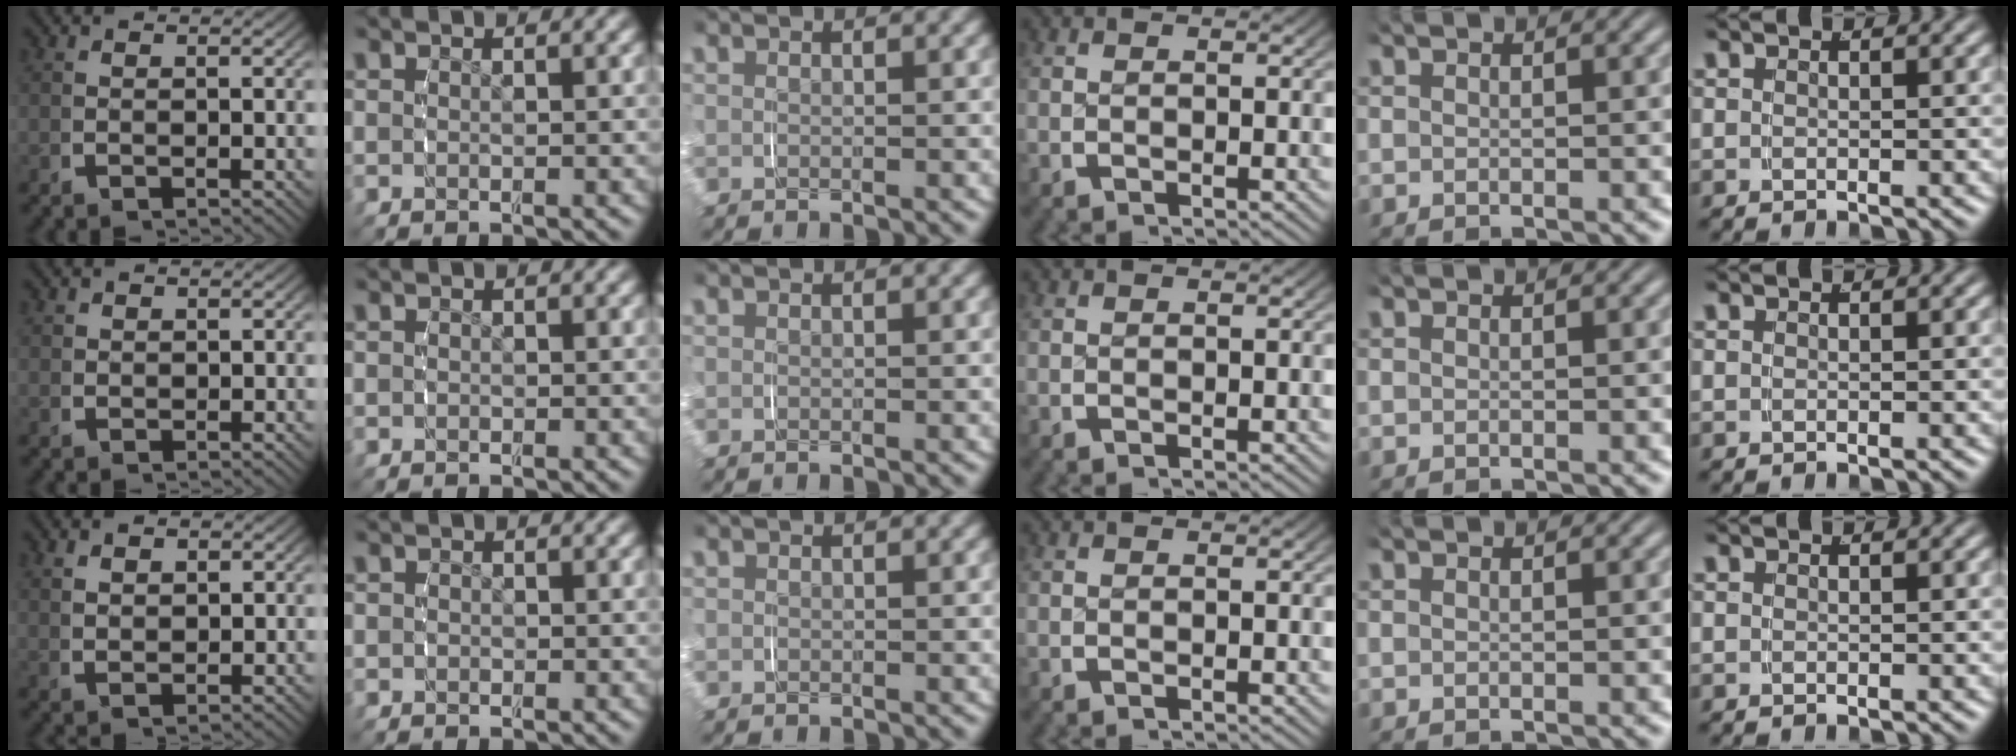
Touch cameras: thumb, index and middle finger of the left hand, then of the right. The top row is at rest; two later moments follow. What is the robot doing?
{"motion": "grasp_and_lifting", "object": "scarf"}